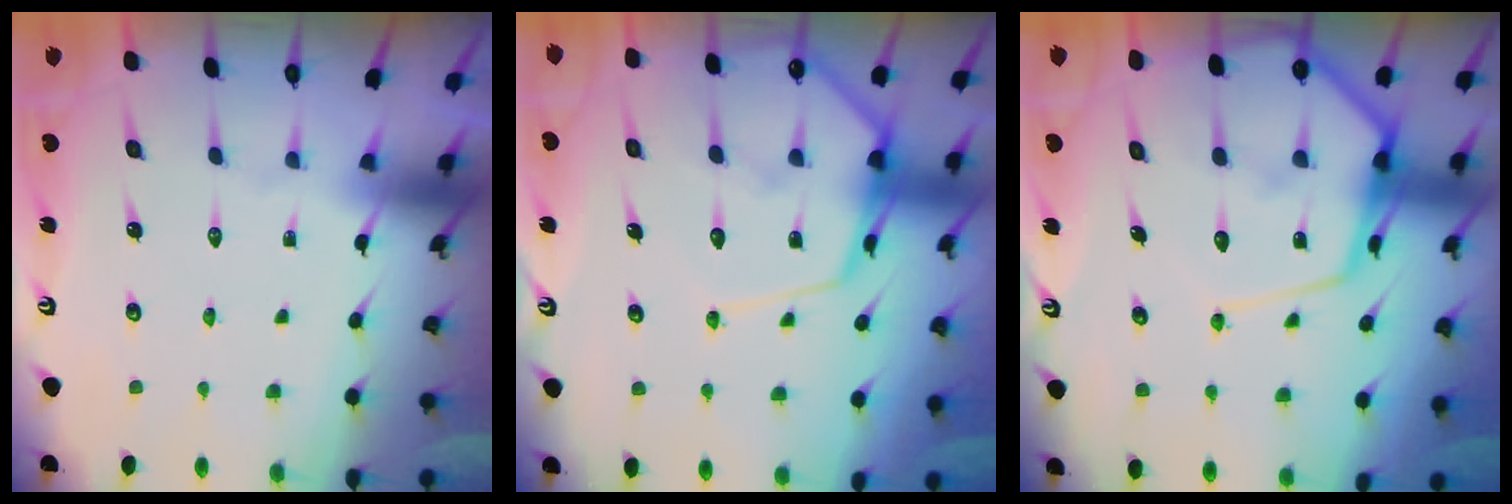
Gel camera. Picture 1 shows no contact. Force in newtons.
{"total": 12.5, "press": 12.4, "slide": 1.3}
{"total": 16.6, "press": 16.6, "slide": 1.4}